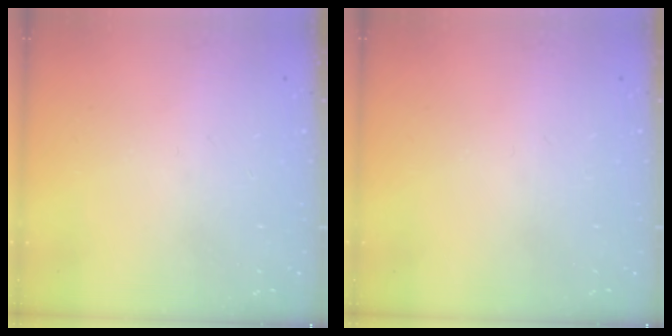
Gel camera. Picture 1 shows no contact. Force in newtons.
{"total": 0.0}